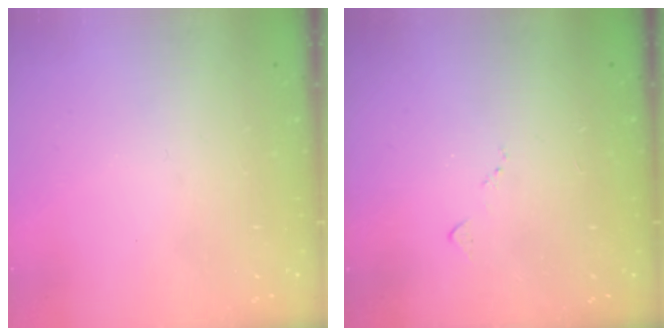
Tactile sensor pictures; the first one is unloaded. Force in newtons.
{"total": 6.2, "press": 6.1, "slide": 0.8}